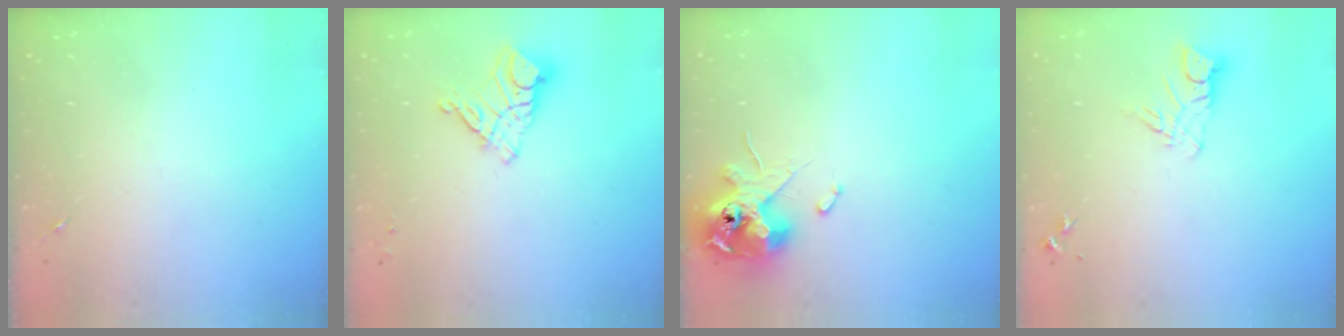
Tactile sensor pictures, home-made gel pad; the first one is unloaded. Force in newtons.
{"total": 9.7, "press": 9.7, "slide": 1.1}
{"total": 11.6, "press": 11.4, "slide": 2.1}
{"total": 7.0, "press": 7.0, "slide": 0.7}